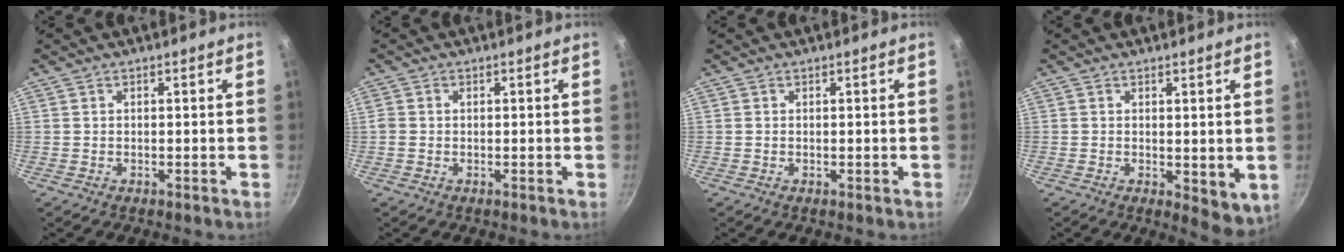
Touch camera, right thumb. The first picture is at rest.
{"total": 1.5, "force": [-0.2, 1.3, 0.7], "torque": [-0.013, 0.003, -0.006]}
{"total": 0.0}
{"total": 5.3, "force": [0.2, 2.6, 4.6], "torque": [-0.057, -0.013, 0.007]}